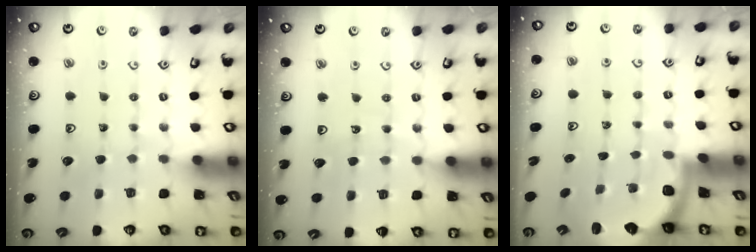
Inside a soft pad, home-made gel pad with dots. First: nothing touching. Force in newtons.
{"total": 2.5, "press": 2.5, "slide": 0.2}
{"total": 2.1, "press": 1.9, "slide": 1.0}